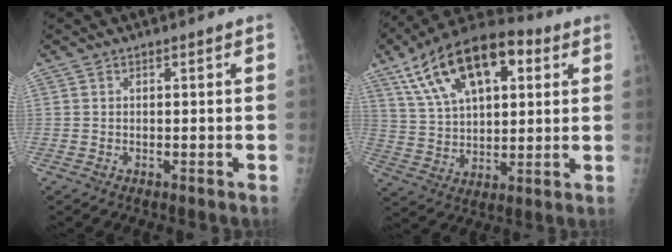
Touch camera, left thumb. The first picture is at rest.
{"total": 21.1, "force": [9.0, 10.7, 15.8], "torque": [-0.252, 0.003, 0.155]}